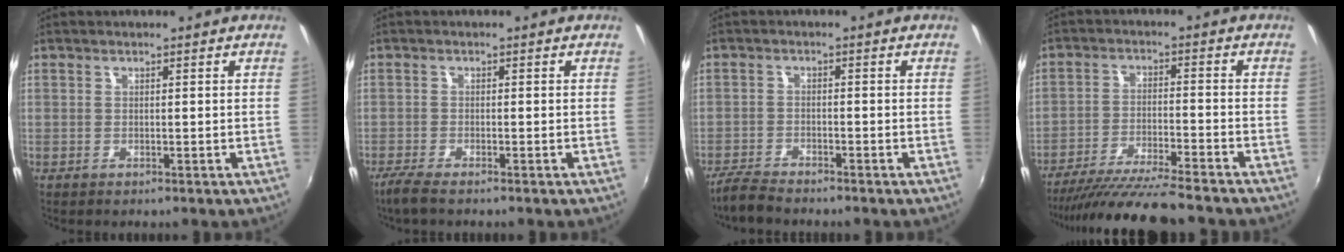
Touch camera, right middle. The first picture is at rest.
{"total": 3.4, "force": [-2.7, 0.4, 2.0], "torque": [-0.056, -0.011, -0.055]}
{"total": 4.3, "force": [-4.1, 0.5, 1.2], "torque": [-0.044, -0.014, -0.083]}
{"total": 14.0, "force": [-12.6, 0.3, 6.3], "torque": [-0.134, -0.029, -0.210]}